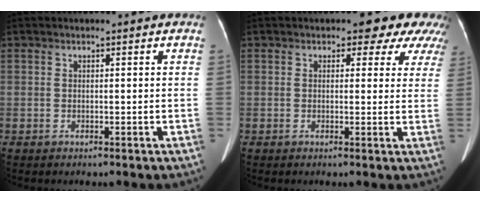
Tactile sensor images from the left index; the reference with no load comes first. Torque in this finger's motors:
{"motor_torque": [1.04, -1.10, 0.34, -0.02]}